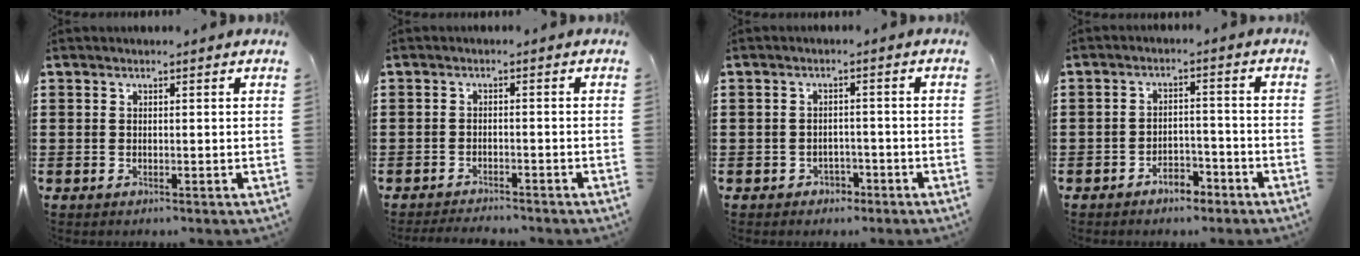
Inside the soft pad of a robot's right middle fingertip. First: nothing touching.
{"total": 2.2, "force": [-2.1, 0.1, 0.2], "torque": [-0.009, 0.000, -0.044]}
{"total": 1.8, "force": [-1.4, 1.0, 0.1], "torque": [-0.010, 0.000, -0.034]}
{"total": 3.6, "force": [-3.2, 1.2, 1.0], "torque": [-0.020, 0.009, -0.066]}